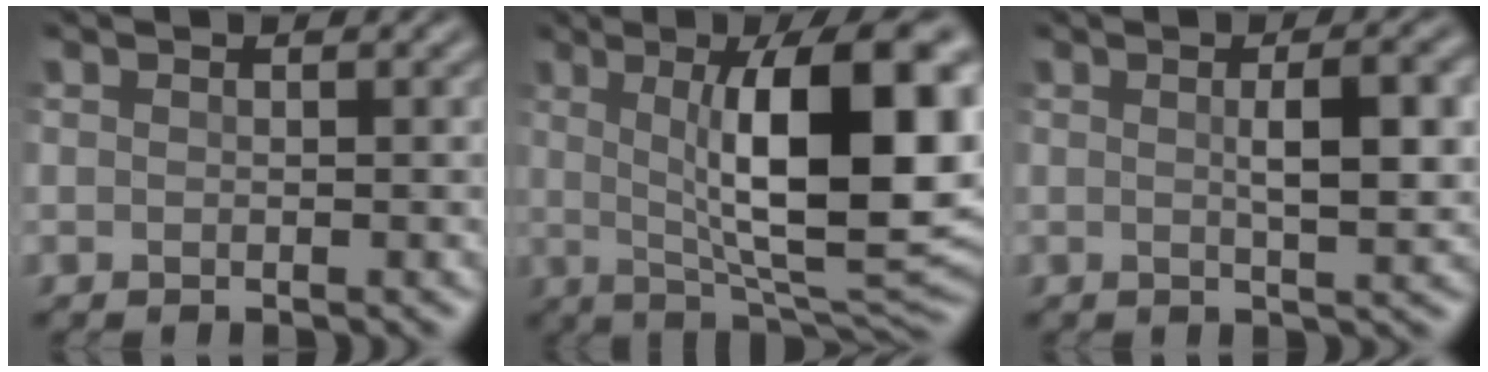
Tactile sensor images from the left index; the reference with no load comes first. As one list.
[{"total": 13.9, "force": [1.7, 4.2, 13.2], "torque": [-0.171, 0.002, 0.023]}, {"total": 5.2, "force": [0.6, 1.3, 5.0], "torque": [-0.068, 0.007, 0.009]}]